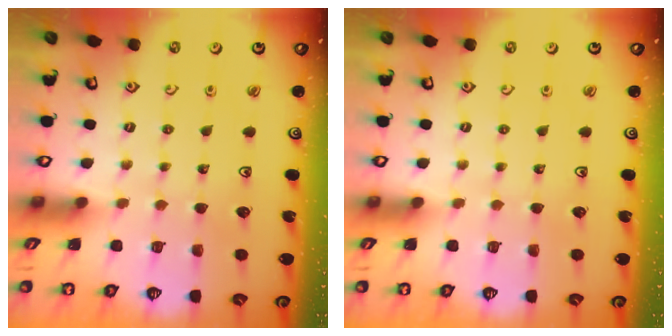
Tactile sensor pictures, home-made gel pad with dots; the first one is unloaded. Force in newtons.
{"total": 0.0}